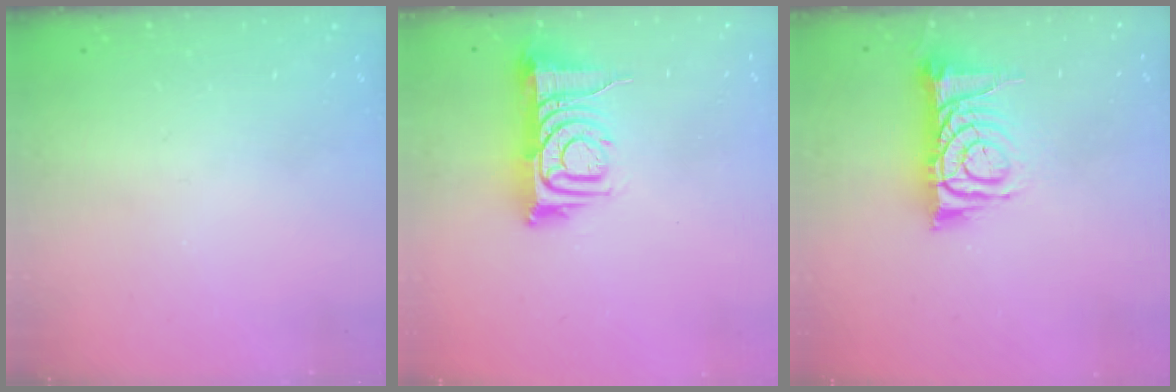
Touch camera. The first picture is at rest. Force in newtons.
{"total": 9.4, "press": 9.3, "slide": 1.2}
{"total": 10.3, "press": 10.3, "slide": 1.0}